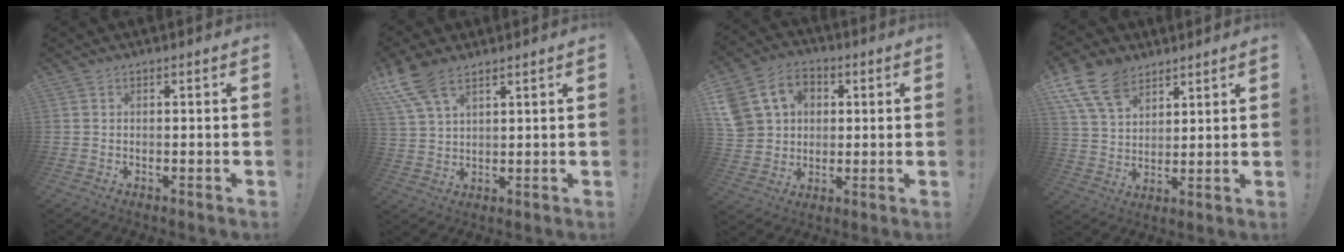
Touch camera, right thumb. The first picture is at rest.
{"total": 9.7, "force": [6.4, 4.4, 5.8], "torque": [-0.118, -0.015, 0.128]}
{"total": 14.7, "force": [4.0, 12.4, 6.8], "torque": [-0.114, -0.004, 0.085]}
{"total": 13.5, "force": [8.6, 8.2, 6.4], "torque": [-0.121, -0.039, 0.168]}